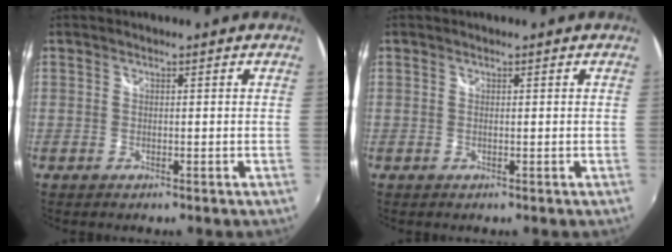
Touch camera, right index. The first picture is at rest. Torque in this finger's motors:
{"motor_torque": [-0.26, 0.15, -0.04, 0.00]}